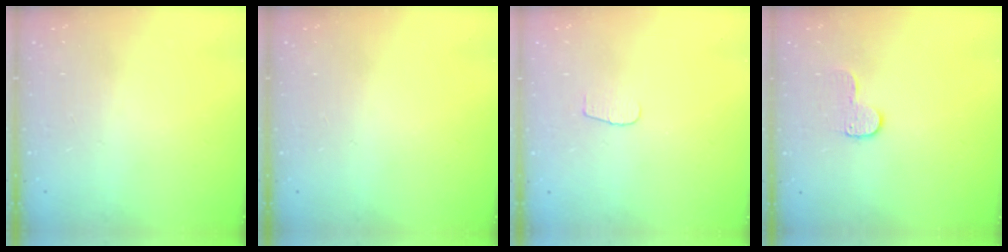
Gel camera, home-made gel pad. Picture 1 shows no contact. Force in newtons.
{"total": 0.0}
{"total": 3.5, "press": 3.5, "slide": 0.4}
{"total": 6.5, "press": 6.4, "slide": 0.4}